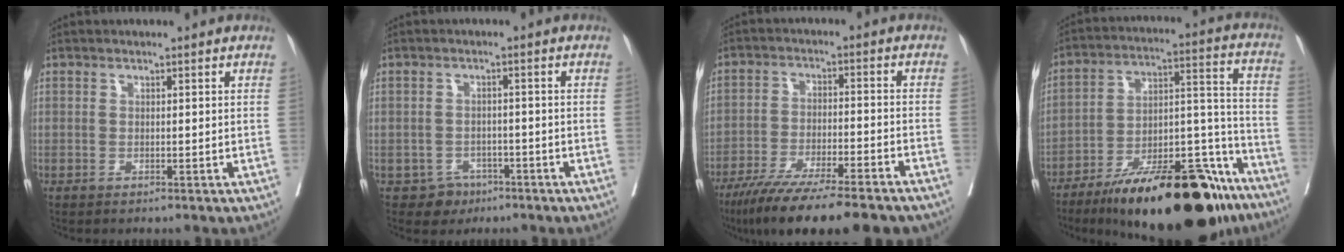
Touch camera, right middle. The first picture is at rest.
{"total": 2.8, "force": [-1.7, 2.2, 0.3], "torque": [0.000, 0.009, -0.021]}
{"total": 16.5, "force": [-13.1, 1.2, 9.9], "torque": [-0.151, -0.038, -0.209]}
{"total": 27.2, "force": [-19.5, 6.4, 17.8], "torque": [-0.208, 0.014, -0.301]}